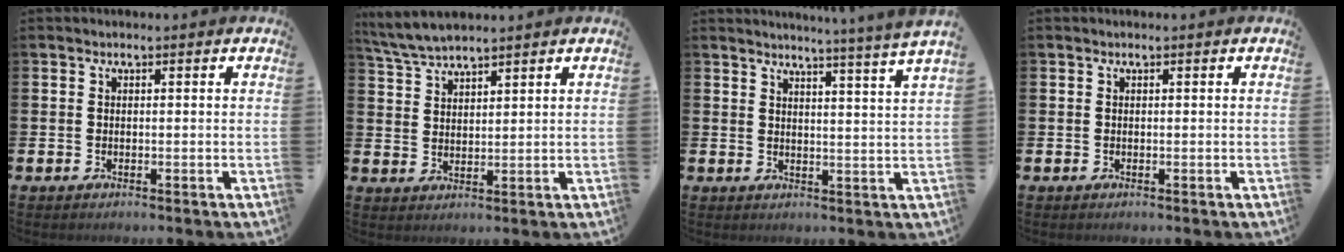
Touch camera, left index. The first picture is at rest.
{"total": 4.7, "force": [4.6, 0.4, 1.2], "torque": [-0.038, -0.015, 0.084]}
{"total": 3.7, "force": [3.3, -1.5, 0.7], "torque": [-0.010, -0.030, 0.053]}
{"total": 0.0}